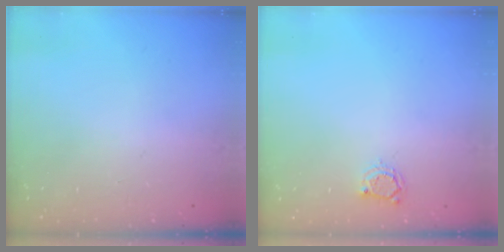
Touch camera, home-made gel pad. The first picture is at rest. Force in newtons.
{"total": 3.2, "press": 3.2, "slide": 0.4}